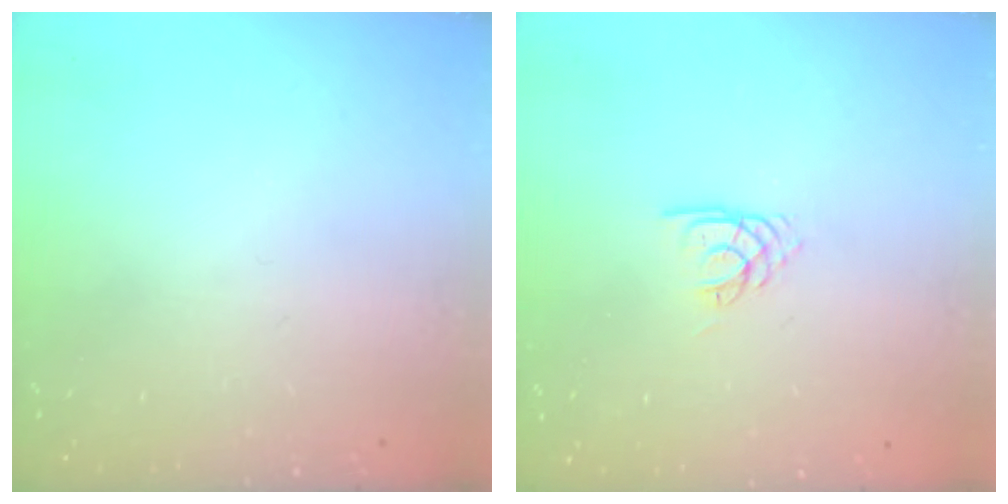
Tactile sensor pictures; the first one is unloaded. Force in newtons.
{"total": 1.9, "press": 1.9, "slide": 0.2}